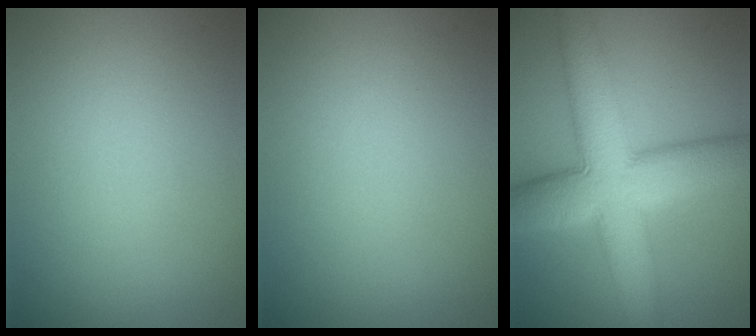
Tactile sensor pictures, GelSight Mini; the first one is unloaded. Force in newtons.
{"total": 0.0}
{"total": 10.8, "press": 10.8, "slide": 0.5}